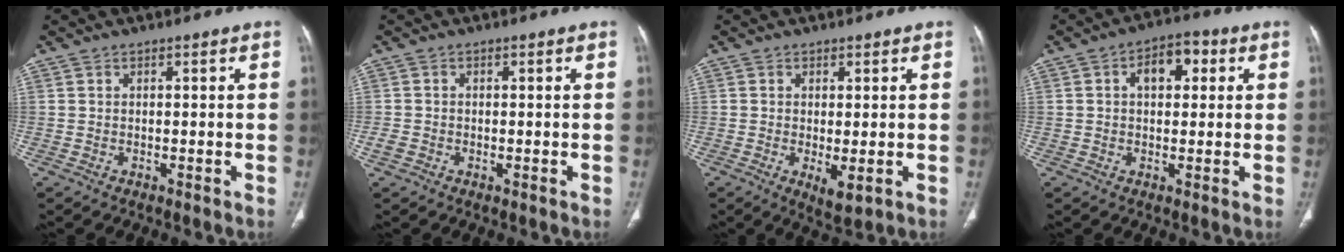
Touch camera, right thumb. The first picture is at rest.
{"total": 1.6, "force": [-0.6, 1.3, 0.7], "torque": [-0.017, 0.004, -0.012]}
{"total": 4.0, "force": [-0.9, 1.5, 3.6], "torque": [-0.063, -0.015, -0.009]}
{"total": 7.0, "force": [1.7, 4.3, 5.2], "torque": [-0.059, 0.015, 0.020]}